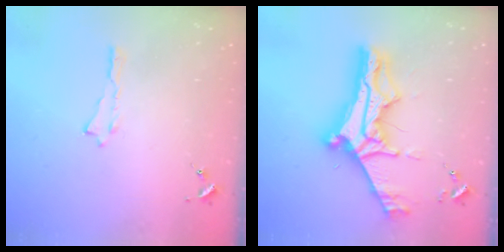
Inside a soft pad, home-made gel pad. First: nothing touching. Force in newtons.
{"total": 11.7, "press": 11.6, "slide": 1.2}